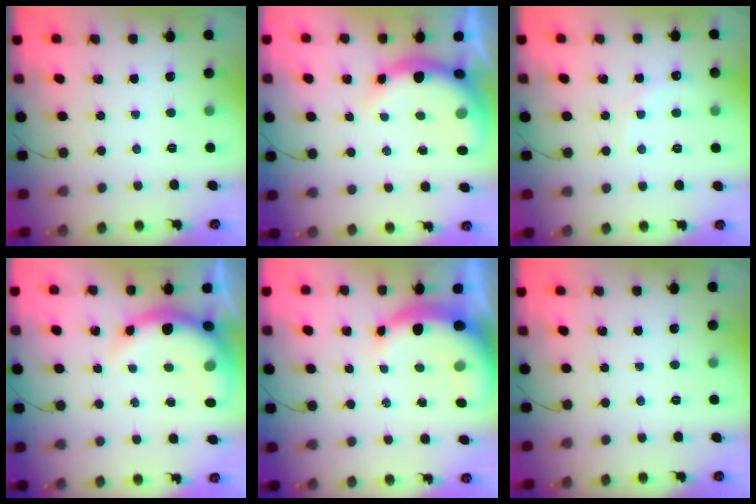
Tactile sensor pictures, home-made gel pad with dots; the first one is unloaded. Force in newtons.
{"total": 9.3, "press": 9.2, "slide": 1.8}
{"total": 4.5, "press": 4.3, "slide": 1.4}
{"total": 8.6, "press": 8.4, "slide": 1.7}
{"total": 8.2, "press": 8.0, "slide": 1.6}
{"total": 0.0}